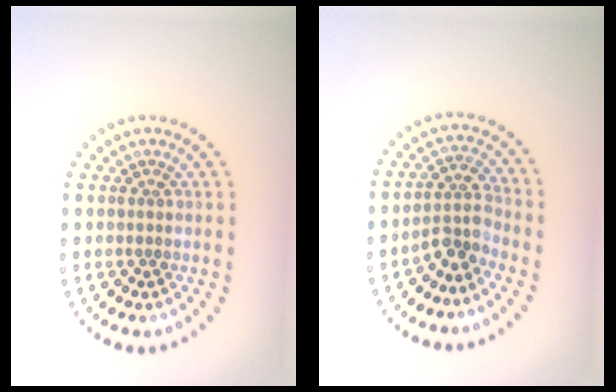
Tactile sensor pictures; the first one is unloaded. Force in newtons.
{"total": 2.7, "press": 2.0, "slide": 1.8}